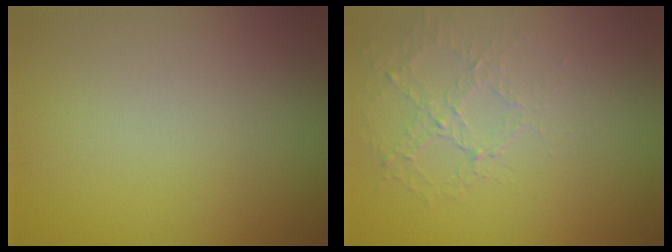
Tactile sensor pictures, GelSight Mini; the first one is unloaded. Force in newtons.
{"total": 1.4, "press": 0.8, "slide": 1.2}